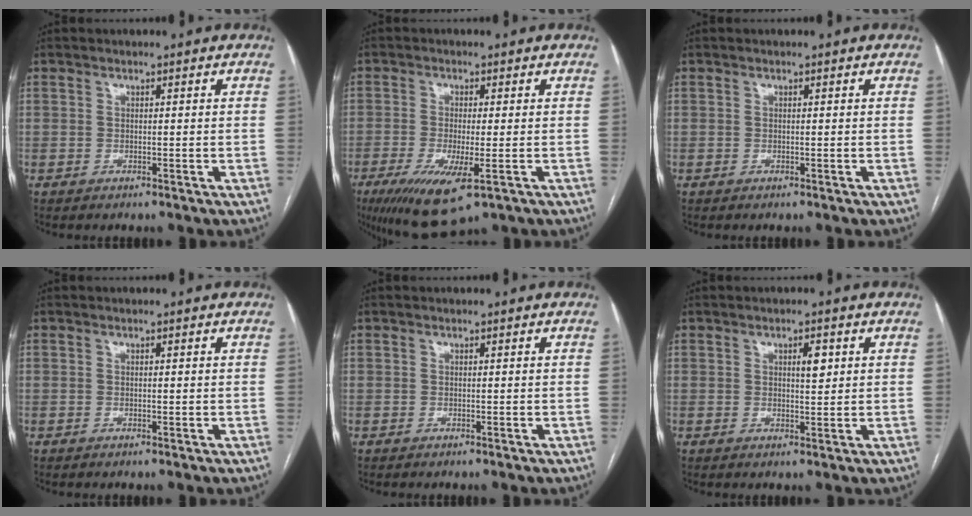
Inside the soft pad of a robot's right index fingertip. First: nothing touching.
{"total": 9.5, "force": [-4.4, 1.9, 8.2], "torque": [-0.145, -0.027, -0.068]}
{"total": 0.0}
{"total": 0.0}
{"total": 0.0}
{"total": 2.7, "force": [0.9, 0.8, 2.4], "torque": [-0.036, -0.002, 0.016]}